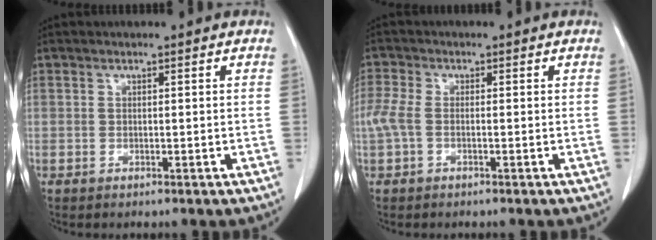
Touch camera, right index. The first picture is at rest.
{"total": 3.3, "force": [-0.6, 1.6, 2.8], "torque": [-0.081, 0.009, -0.015]}